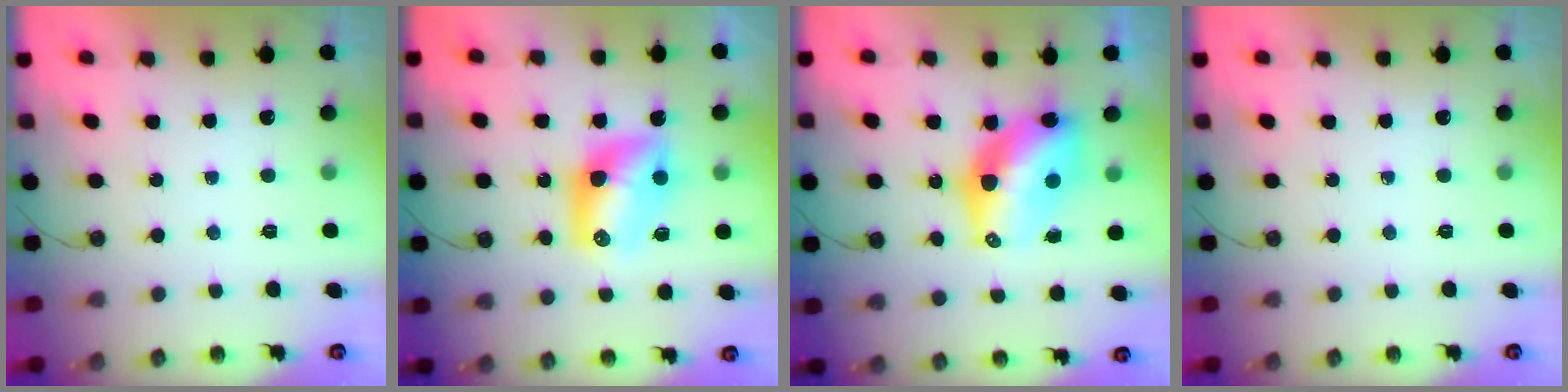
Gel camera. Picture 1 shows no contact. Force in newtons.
{"total": 11.0, "press": 11.0, "slide": 0.8}
{"total": 11.4, "press": 11.3, "slide": 0.9}
{"total": 0.0}